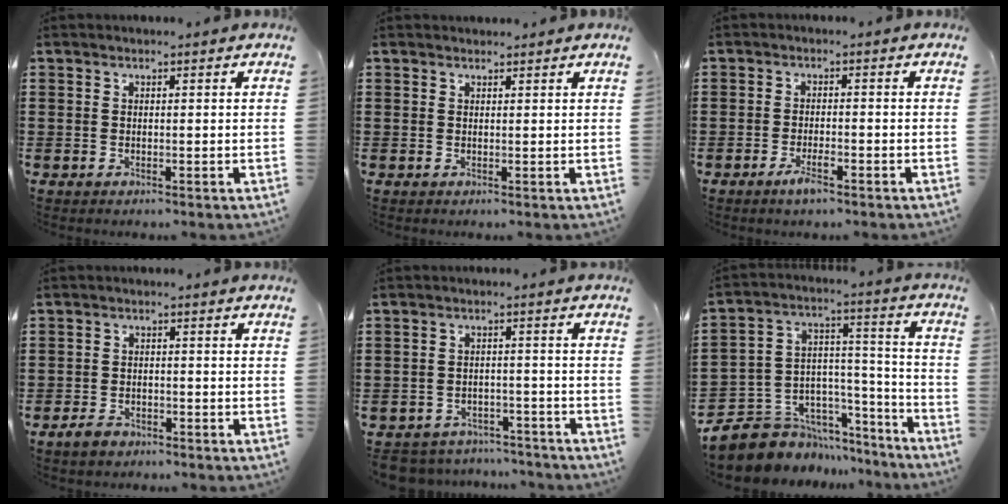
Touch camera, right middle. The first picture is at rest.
{"total": 0.8, "force": [0.8, 0.1, 0.0], "torque": [-0.002, 0.001, 0.015]}
{"total": 3.1, "force": [-1.9, 0.7, 2.3], "torque": [-0.052, -0.002, -0.039]}
{"total": 2.4, "force": [-1.9, 1.1, 0.9], "torque": [-0.027, 0.002, -0.041]}
{"total": 4.0, "force": [-4.0, 0.8, -0.1], "torque": [-0.006, 0.005, -0.085]}
{"total": 9.1, "force": [-7.3, 5.3, 1.4], "torque": [-0.054, 0.008, -0.137]}